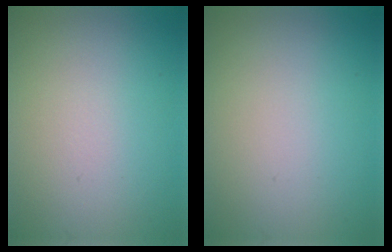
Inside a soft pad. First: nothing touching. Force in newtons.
{"total": 0.0}